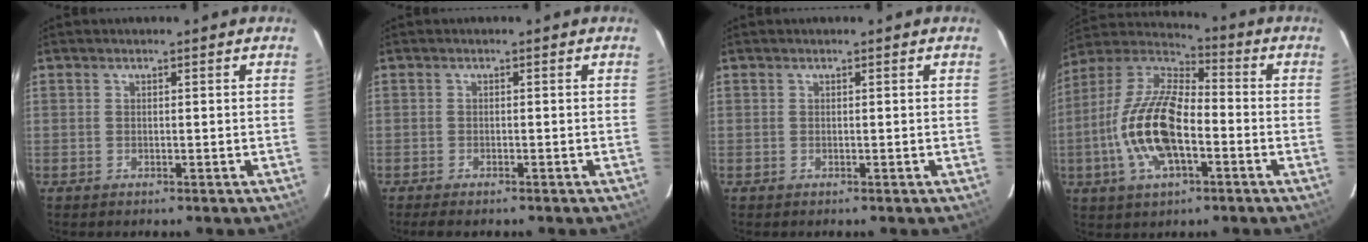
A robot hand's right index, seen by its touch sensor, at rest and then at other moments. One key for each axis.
{"total": 2.7, "fx": -2.2, "fy": 0.6, "fz": 1.4, "tx": -0.032, "ty": -0.011, "tz": -0.039}
{"total": 0.0}
{"total": 17.2, "fx": -4.4, "fy": 7.5, "fz": 14.8, "tx": -0.306, "ty": 0.000, "tz": -0.090}